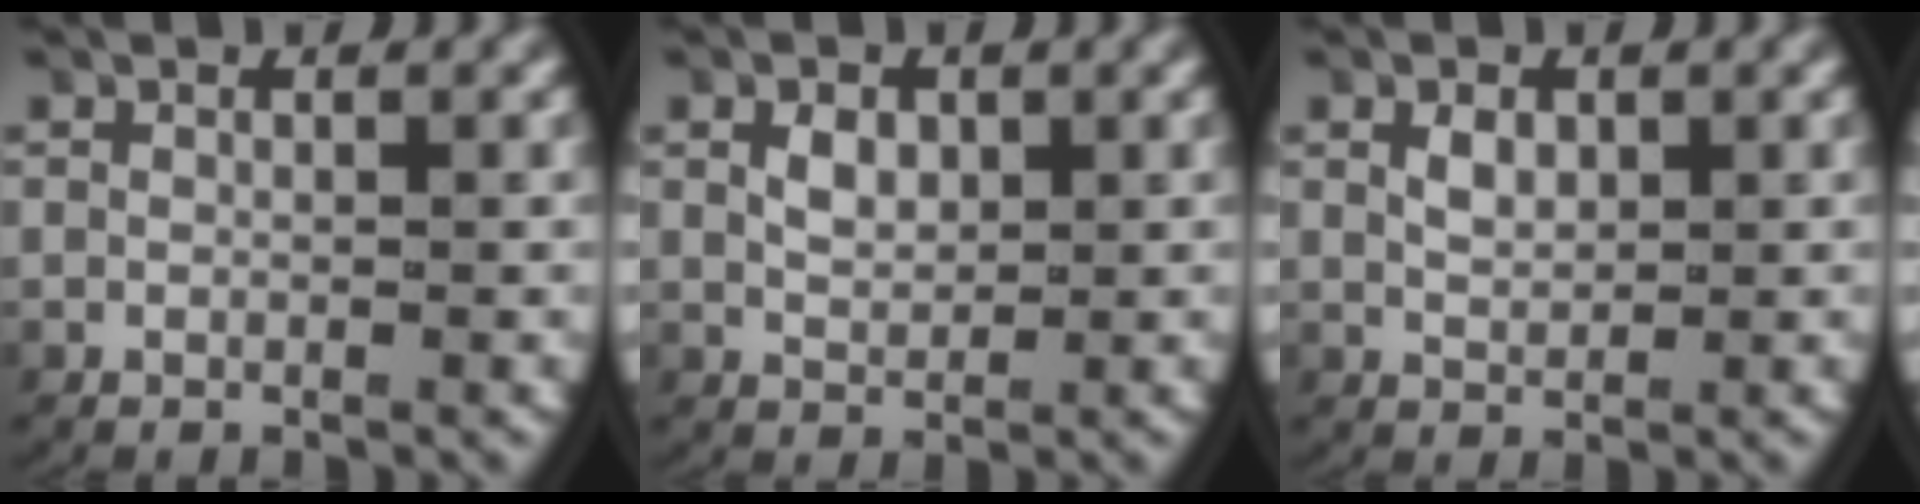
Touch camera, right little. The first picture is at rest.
{"total": 1.9, "force": [0.5, 1.2, 1.3], "torque": [-0.024, -0.006, 0.016]}
{"total": 1.6, "force": [0.4, 0.9, 1.2], "torque": [-0.022, -0.005, 0.015]}